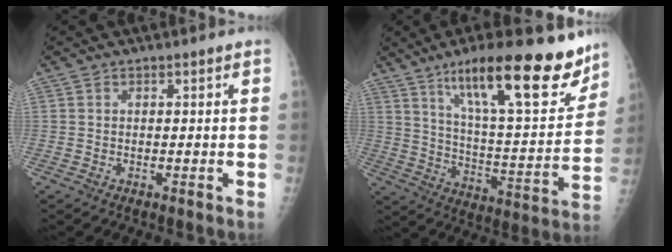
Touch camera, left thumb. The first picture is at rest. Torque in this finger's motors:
{"motor_torque": [0.63, 0.64, 1.54, -1.23, 0.13]}